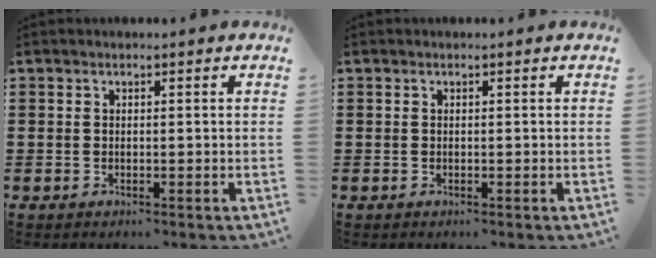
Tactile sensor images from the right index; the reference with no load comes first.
{"total": 0.0}